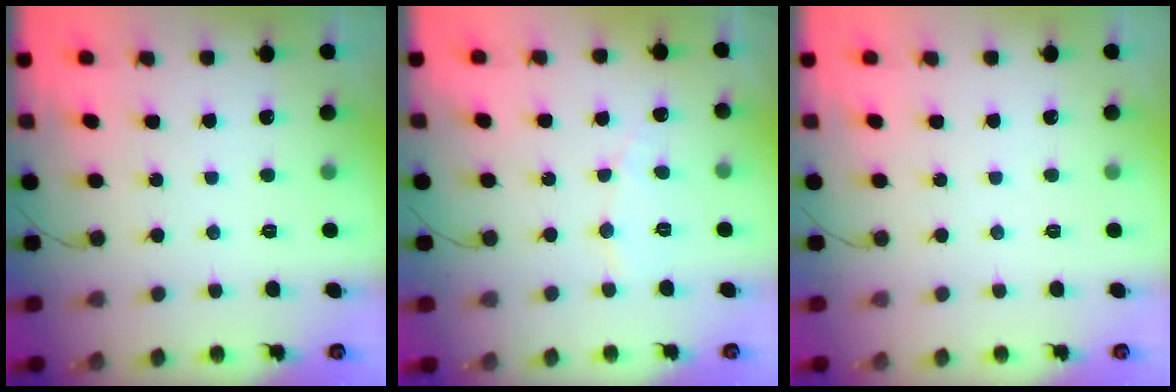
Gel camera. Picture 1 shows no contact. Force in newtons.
{"total": 4.3, "press": 4.3, "slide": 0.3}
{"total": 0.0}